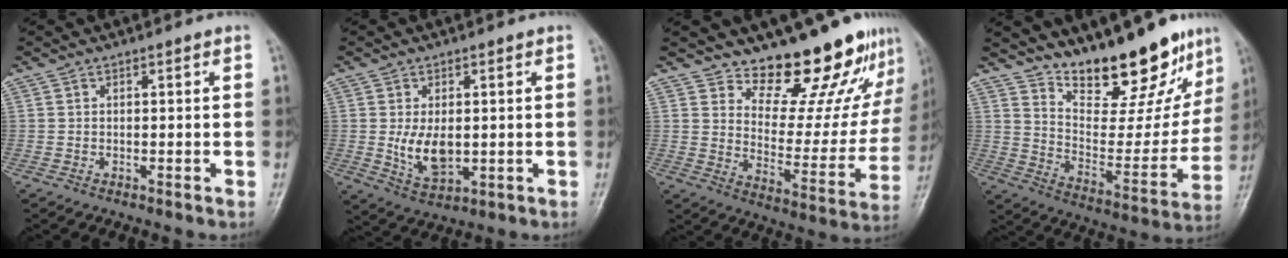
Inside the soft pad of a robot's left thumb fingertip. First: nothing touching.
{"total": 7.2, "force": [0.0, 4.3, 5.7], "torque": [-0.089, -0.016, 0.010]}
{"total": 17.6, "force": [15.0, 6.3, 6.7], "torque": [-0.028, -0.128, 0.205]}
{"total": 21.3, "force": [16.5, 7.6, 11.1], "torque": [-0.116, -0.108, 0.254]}